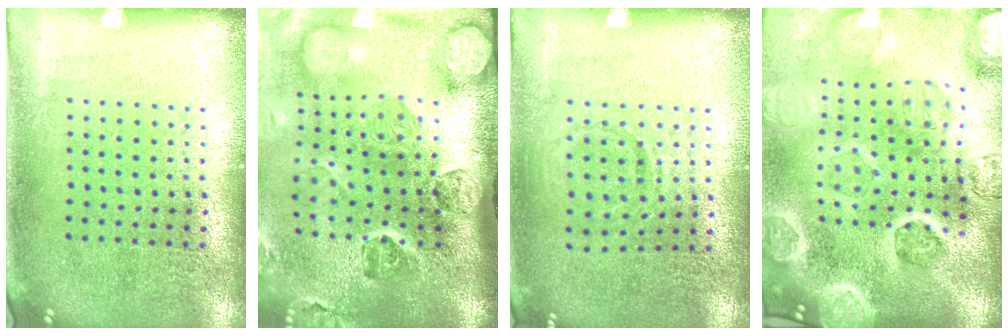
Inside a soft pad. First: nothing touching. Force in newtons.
{"total": 5.1, "press": 3.7, "slide": 3.6}
{"total": 0.9, "press": 0.9, "slide": 0.2}
{"total": 5.0, "press": 4.4, "slide": 2.4}